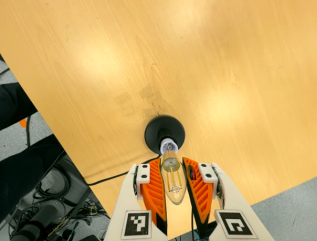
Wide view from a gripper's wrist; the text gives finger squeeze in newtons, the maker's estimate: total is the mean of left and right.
{"total": 19.3, "left": 20.4, "right": 18.2}